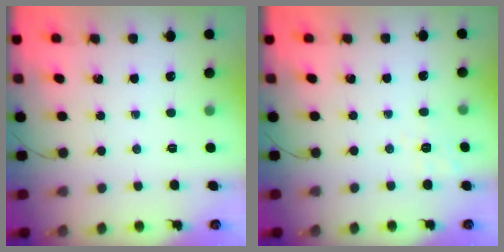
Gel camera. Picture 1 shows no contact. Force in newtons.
{"total": 2.8, "press": 2.1, "slide": 1.9}